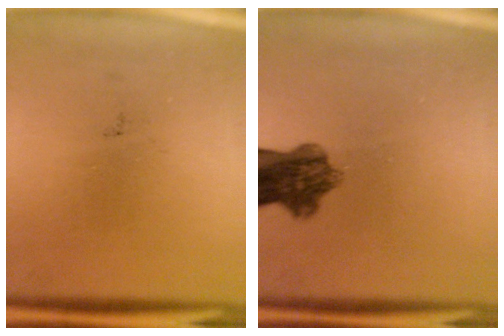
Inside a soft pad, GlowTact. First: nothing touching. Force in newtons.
{"total": 7.4}